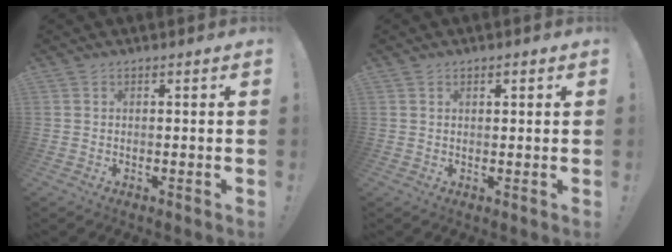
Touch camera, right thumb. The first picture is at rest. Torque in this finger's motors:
{"motor_torque": [0.15, -0.09, -0.10, 0.11, 0.08]}